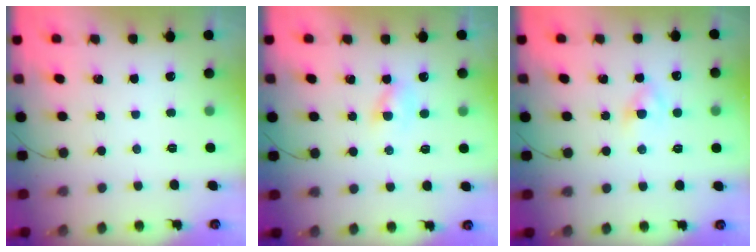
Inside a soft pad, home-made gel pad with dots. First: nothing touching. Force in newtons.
{"total": 2.0, "press": 1.8, "slide": 0.9}
{"total": 2.6, "press": 2.4, "slide": 1.1}